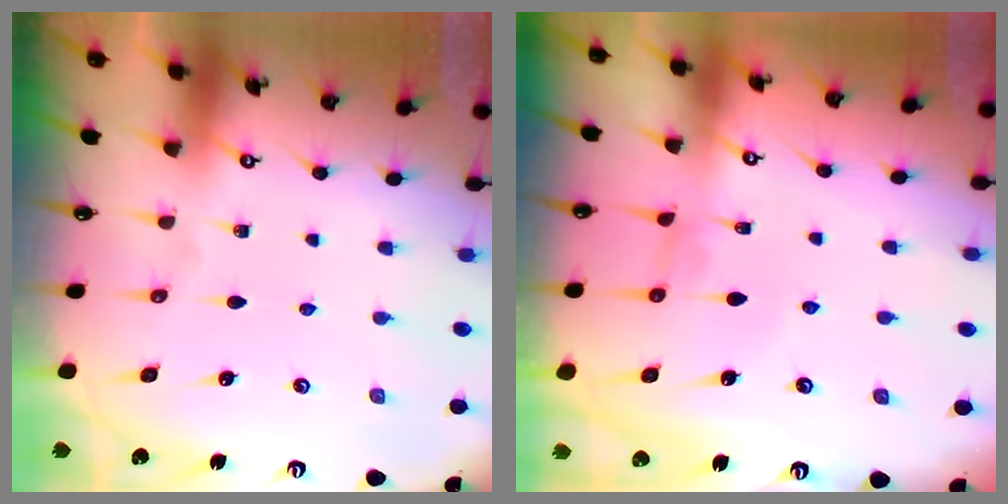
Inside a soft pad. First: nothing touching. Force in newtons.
{"total": 0.6, "press": 0.6, "slide": 0.3}